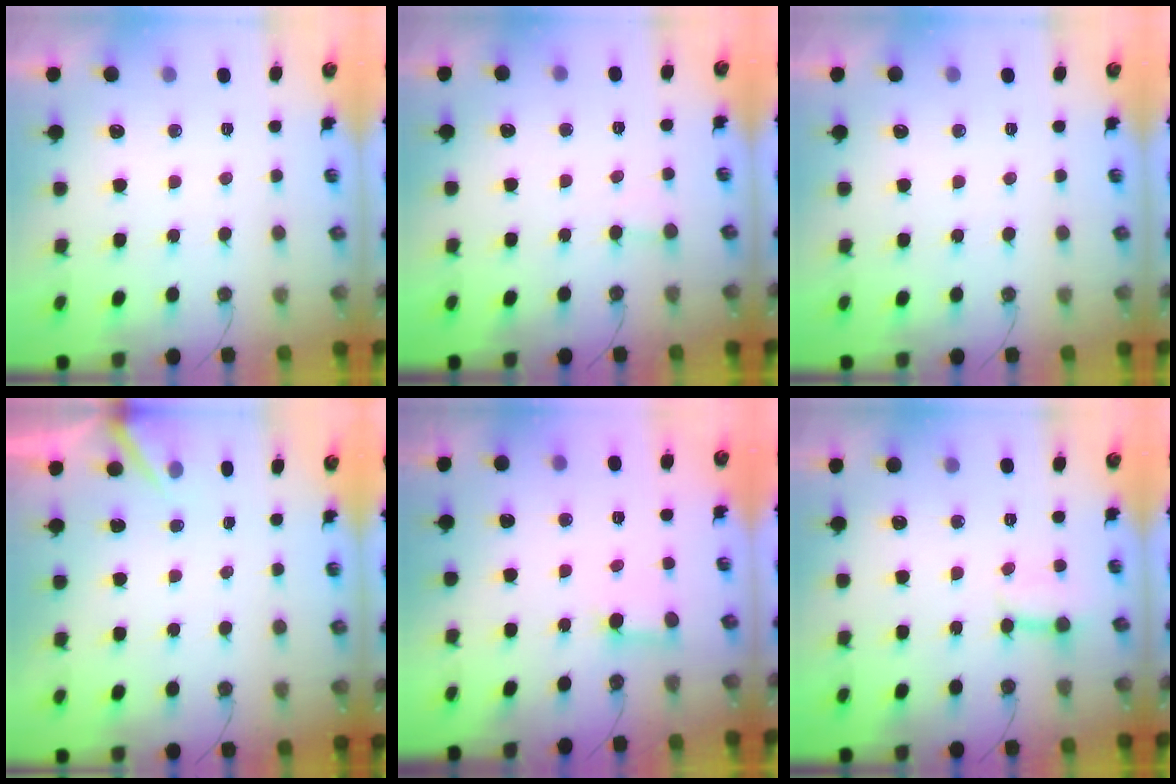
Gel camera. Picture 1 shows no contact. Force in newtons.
{"total": 1.7, "press": 1.7, "slide": 0.1}
{"total": 0.0}
{"total": 3.3, "press": 3.3, "slide": 0.1}
{"total": 2.8, "press": 2.8, "slide": 0.3}
{"total": 3.0, "press": 2.9, "slide": 0.6}